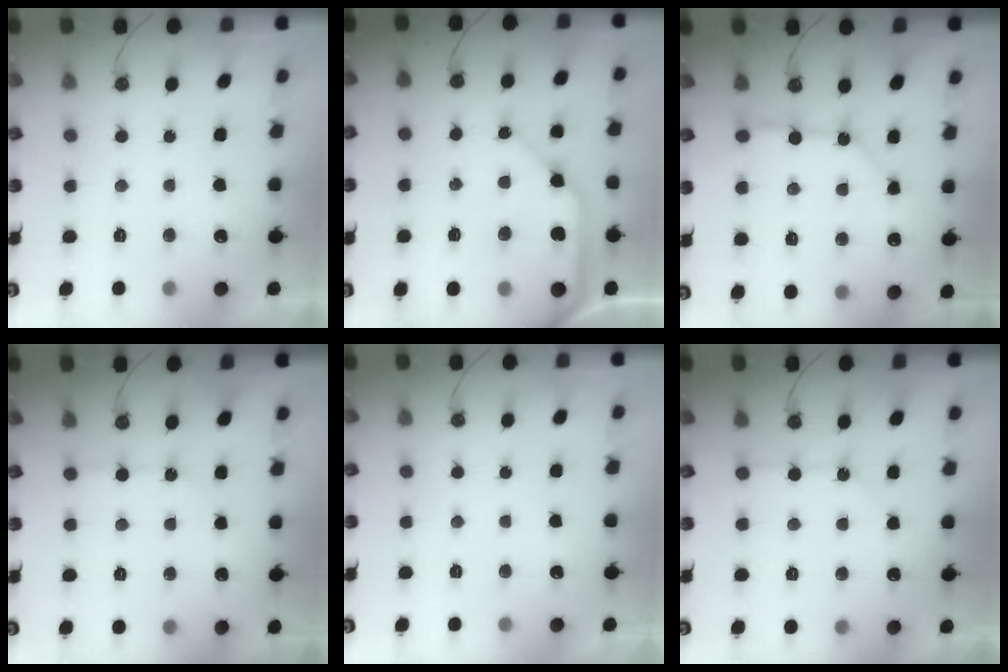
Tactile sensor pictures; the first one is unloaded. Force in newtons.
{"total": 13.9, "press": 13.8, "slide": 1.6}
{"total": 11.4, "press": 11.3, "slide": 1.1}
{"total": 3.5, "press": 3.5, "slide": 0.5}
{"total": 0.0}
{"total": 2.7, "press": 2.7, "slide": 0.3}